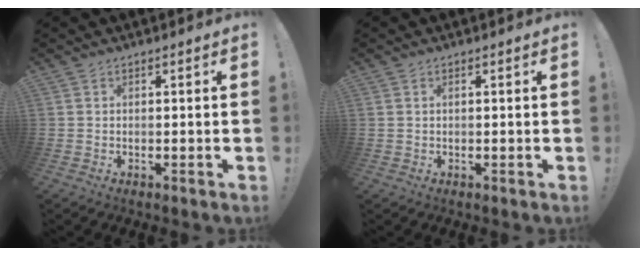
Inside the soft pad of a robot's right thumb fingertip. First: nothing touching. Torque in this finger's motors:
{"motor_torque": [0.23, 0.00, -0.16, 0.12, 0.08]}